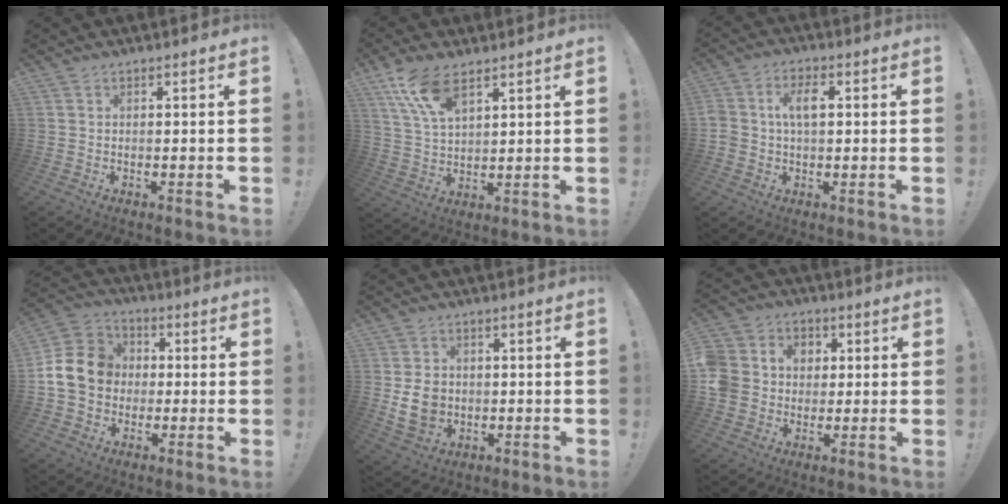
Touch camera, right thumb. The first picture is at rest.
{"total": 10.7, "force": [6.8, 4.3, 7.1], "torque": [-0.138, -0.023, 0.130]}
{"total": 6.9, "force": [0.8, 4.5, 5.2], "torque": [-0.087, 0.014, 0.013]}
{"total": 15.1, "force": [0.7, 12.9, 7.8], "torque": [-0.143, 0.015, 0.021]}
{"total": 8.5, "force": [-0.3, 6.9, 4.9], "torque": [-0.083, 0.002, -0.004]}
{"total": 10.1, "force": [-0.2, 9.5, 3.6], "torque": [-0.055, 0.009, 0.004]}